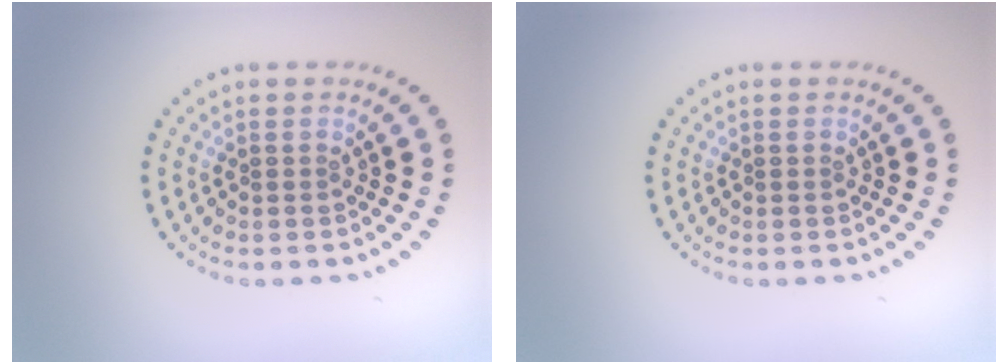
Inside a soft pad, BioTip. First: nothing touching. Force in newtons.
{"total": 0.0}